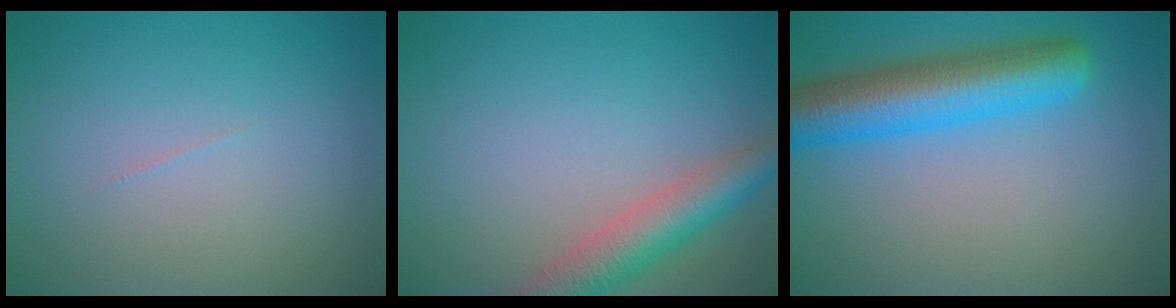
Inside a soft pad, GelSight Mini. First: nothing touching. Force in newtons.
{"total": 4.7, "press": 4.7, "slide": 0.2}
{"total": 7.5, "press": 7.5, "slide": 0.3}